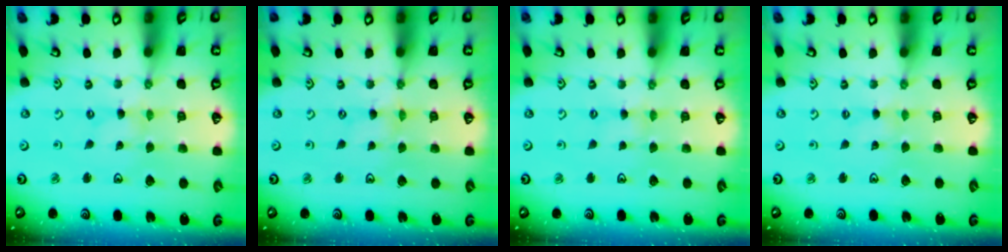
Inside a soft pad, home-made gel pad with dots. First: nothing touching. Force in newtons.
{"total": 0.0}
{"total": 1.8, "press": 1.7, "slide": 0.3}
{"total": 0.0}